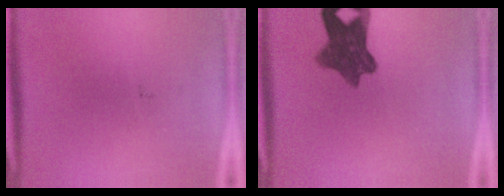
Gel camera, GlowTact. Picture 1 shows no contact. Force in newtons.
{"total": 9.1}